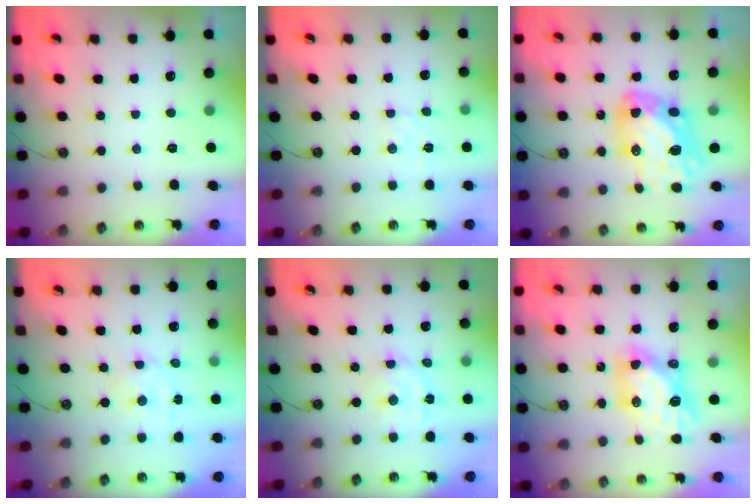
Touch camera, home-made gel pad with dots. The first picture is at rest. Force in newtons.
{"total": 2.9, "press": 2.9, "slide": 0.5}
{"total": 16.0, "press": 15.9, "slide": 1.4}
{"total": 3.0, "press": 3.0, "slide": 0.3}
{"total": 7.5, "press": 7.4, "slide": 1.0}
{"total": 9.1, "press": 9.1, "slide": 1.1}